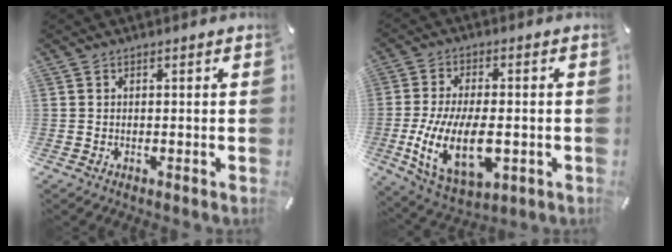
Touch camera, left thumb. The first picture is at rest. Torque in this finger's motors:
{"motor_torque": [-0.14, 2.42, 1.44, 1.24, 0.31]}